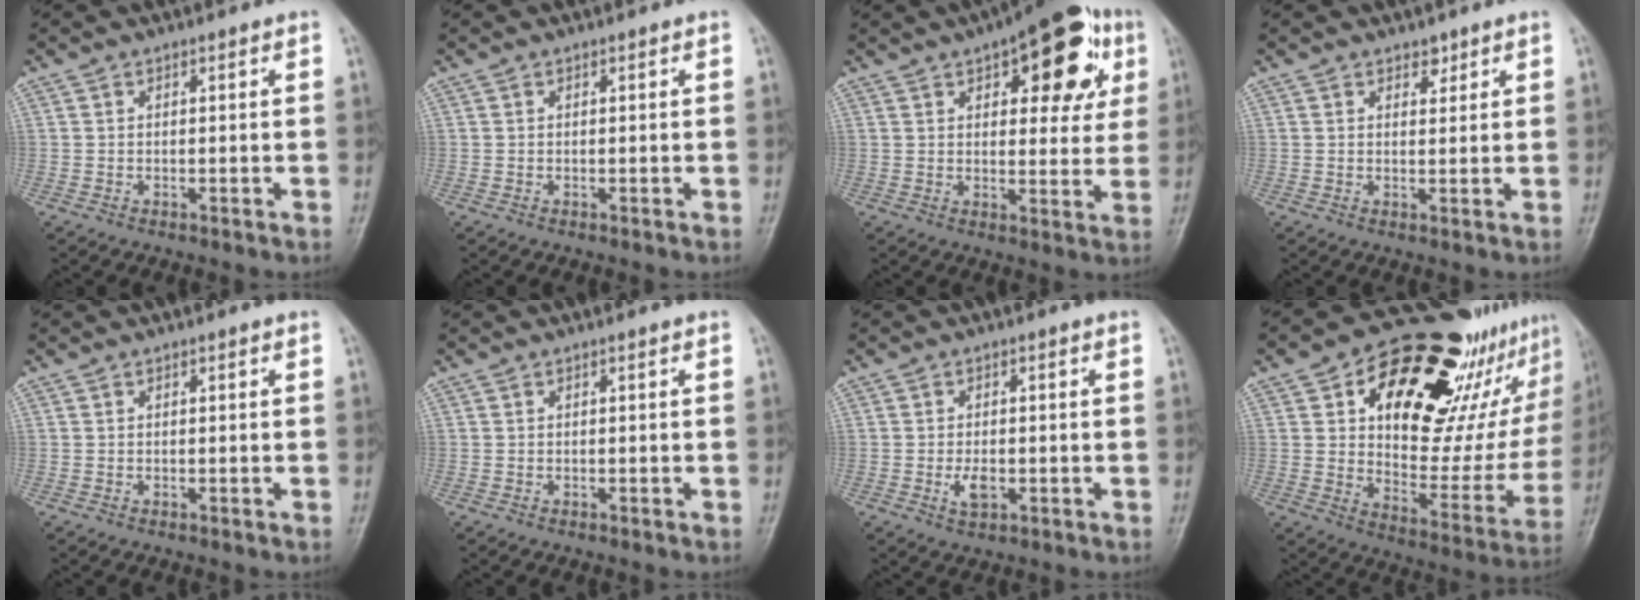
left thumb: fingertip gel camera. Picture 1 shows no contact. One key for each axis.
{"total": 0.0}
{"total": 18.0, "fx": 7.8, "fy": 8.3, "fz": 14.0, "tx": -0.131, "ty": -0.006, "tz": 0.097}
{"total": 2.2, "fx": 1.5, "fy": 1.3, "fz": 0.8, "tx": 0.005, "ty": -0.009, "tz": 0.021}
{"total": 0.0}
{"total": 0.0}
{"total": 3.4, "fx": -0.8, "fy": 2.0, "fz": 2.7, "tx": -0.046, "ty": -0.003, "tz": -0.013}
{"total": 32.1, "fx": 17.3, "fy": 14.8, "fz": 22.6, "tx": -0.276, "ty": -0.023, "tz": 0.268}